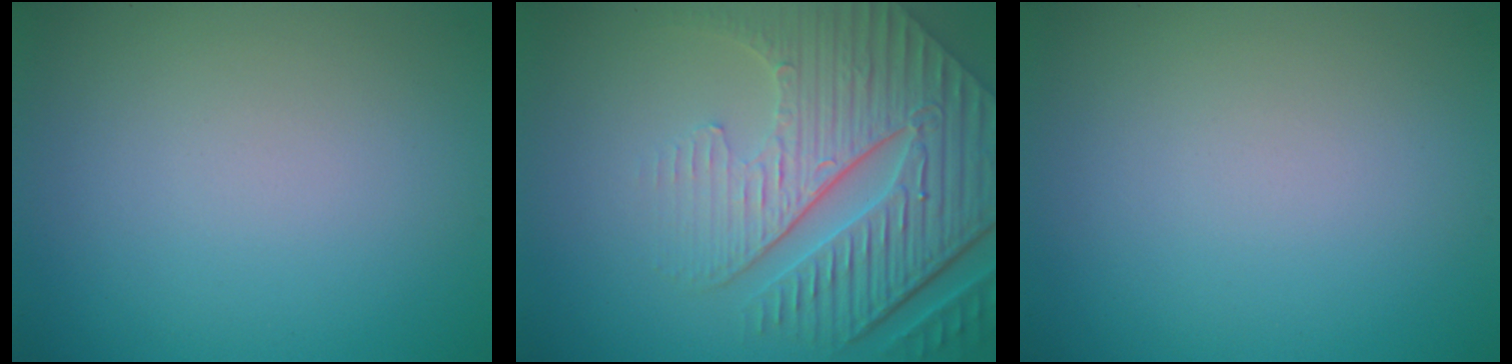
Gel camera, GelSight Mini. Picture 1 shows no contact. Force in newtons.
{"total": 8.9, "press": 6.1, "slide": 6.5}
{"total": 0.0}